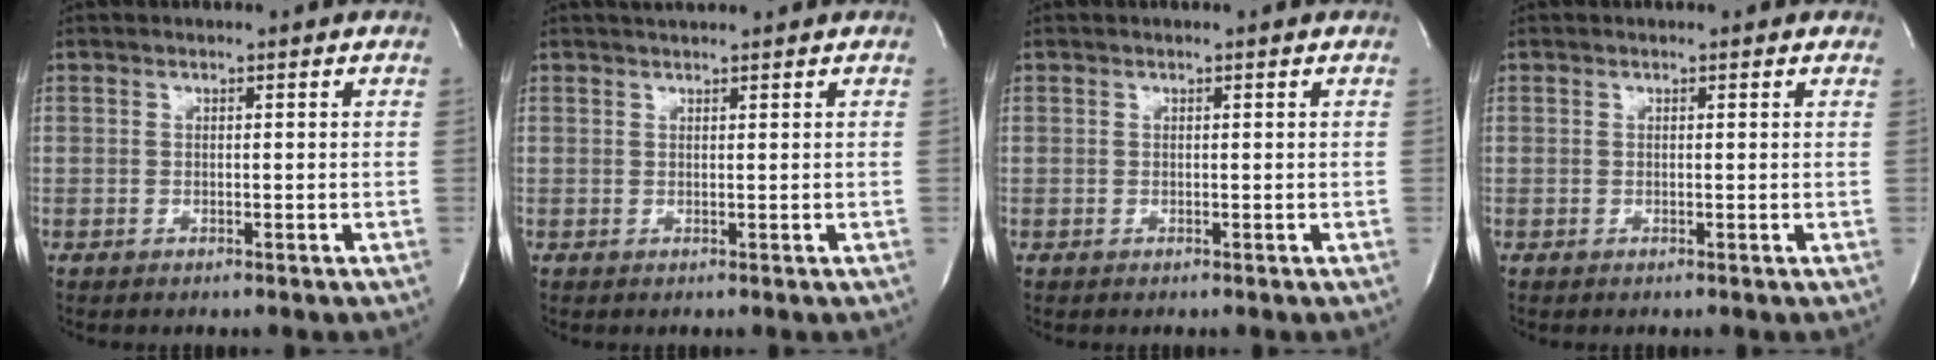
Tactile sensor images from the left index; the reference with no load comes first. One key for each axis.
{"total": 2.1, "fx": 2.0, "fy": -0.1, "fz": 0.7, "tx": -0.008, "ty": 0.018, "tz": 0.034}
{"total": 0.0}
{"total": 0.8, "fx": 0.6, "fy": 0.5, "fz": 0.1, "tx": -0.006, "ty": 0.006, "tz": 0.001}